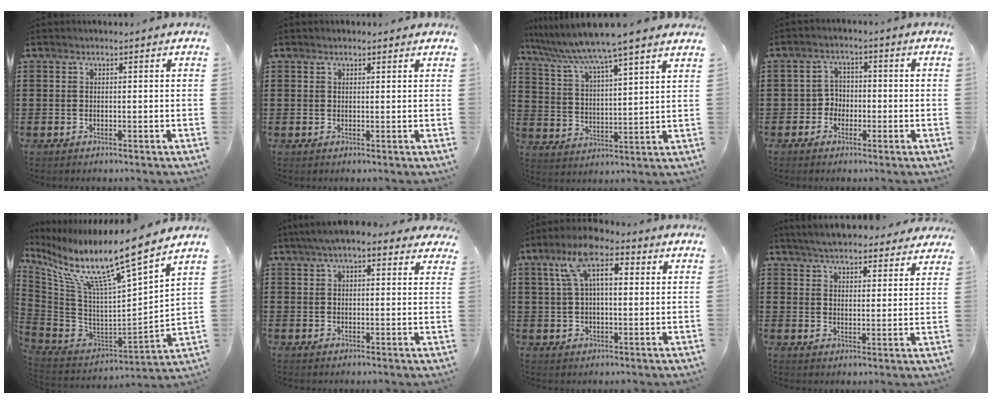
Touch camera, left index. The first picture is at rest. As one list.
[{"total": 0.9, "force": [0.8, 0.3, 0.4], "torque": [-0.009, 0.003, 0.015]}, {"total": 6.8, "force": [6.0, -1.1, 3.0], "torque": [-0.086, -0.042, 0.096]}, {"total": 3.1, "force": [-1.6, 2.6, 0.7], "torque": [-0.024, 0.005, -0.037]}, {"total": 12.5, "force": [9.0, 0.8, 8.6], "torque": [-0.175, -0.073, 0.142]}, {"total": 5.1, "force": [4.0, 1.3, 2.9], "torque": [-0.067, 0.003, 0.073]}, {"total": 8.7, "force": [3.5, 3.5, 7.1], "torque": [-0.148, 0.014, 0.061]}, {"total": 5.6, "force": [5.4, 0.5, 1.2], "torque": [-0.045, -0.019, 0.099]}]